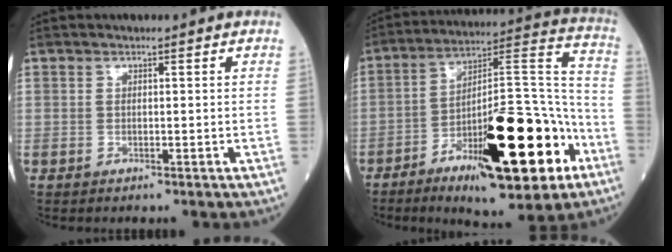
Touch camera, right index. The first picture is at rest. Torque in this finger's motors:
{"motor_torque": [1.52, -0.62, 1.05, 0.21]}